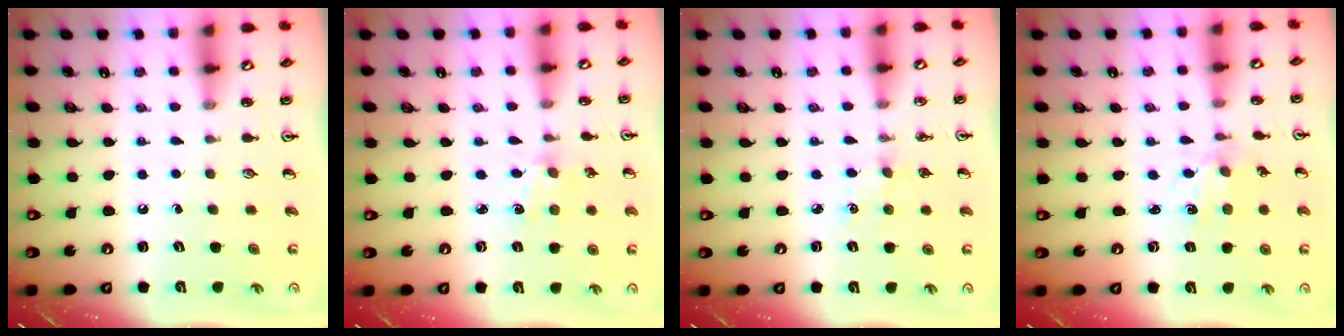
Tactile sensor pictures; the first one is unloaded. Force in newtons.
{"total": 2.1, "press": 2.0, "slide": 0.3}
{"total": 2.7, "press": 2.7, "slide": 0.4}
{"total": 2.4, "press": 2.4, "slide": 0.4}